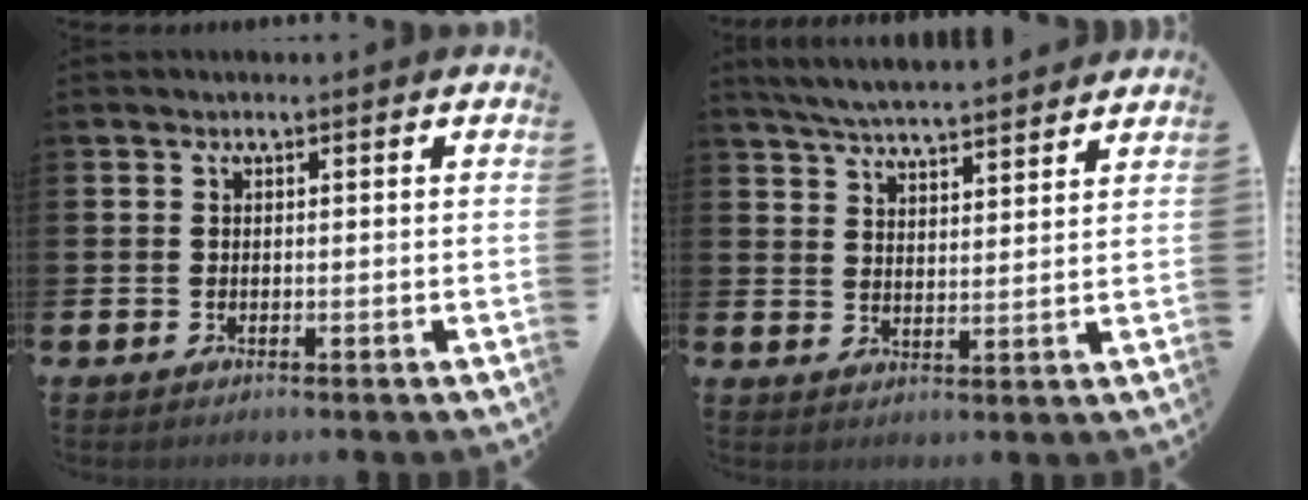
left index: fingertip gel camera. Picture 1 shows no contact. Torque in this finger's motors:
{"motor_torque": [0.72, -0.78, 0.36, 0.12]}